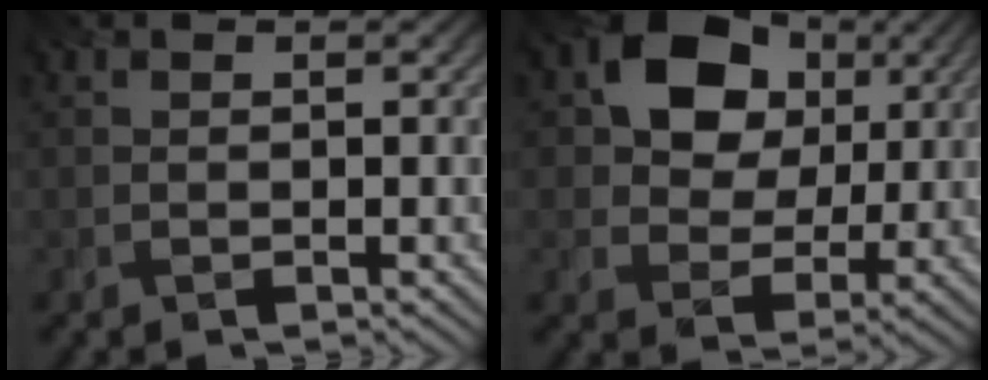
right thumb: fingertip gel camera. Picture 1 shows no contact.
{"total": 11.3, "force": [3.7, 8.6, 6.3], "torque": [-0.123, 0.008, 0.050]}